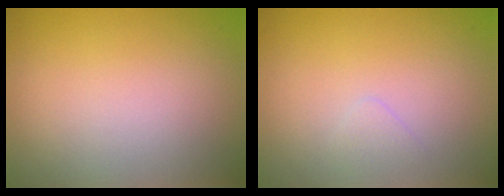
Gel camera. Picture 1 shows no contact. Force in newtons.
{"total": 0.7, "press": 0.7, "slide": 0.0}